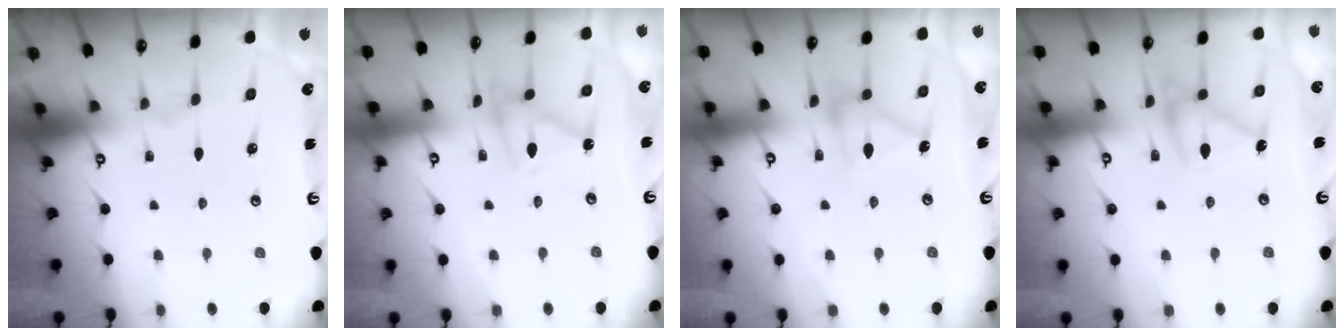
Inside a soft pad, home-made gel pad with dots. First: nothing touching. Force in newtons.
{"total": 10.5, "press": 10.5, "slide": 0.3}
{"total": 12.3, "press": 12.3, "slide": 0.6}
{"total": 13.7, "press": 13.7, "slide": 0.1}